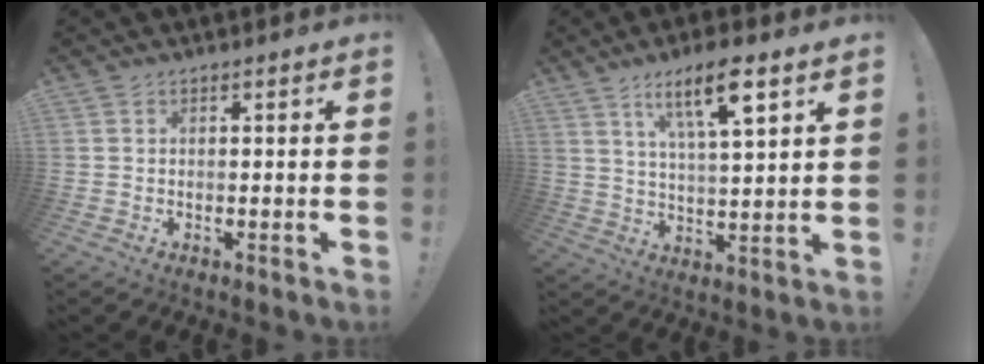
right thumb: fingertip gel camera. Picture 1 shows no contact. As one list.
[{"total": 12.7, "force": [7.0, 2.6, 10.2], "torque": [-0.171, -0.026, 0.111]}]